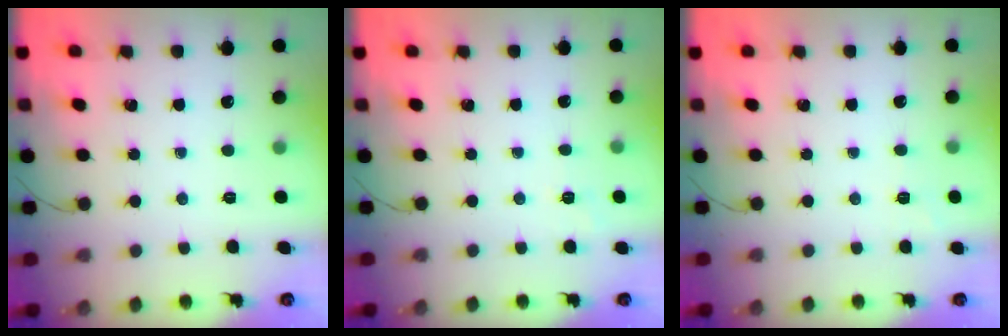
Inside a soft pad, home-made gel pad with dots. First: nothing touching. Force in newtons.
{"total": 3.3, "press": 3.0, "slide": 1.5}
{"total": 3.9, "press": 3.7, "slide": 1.4}